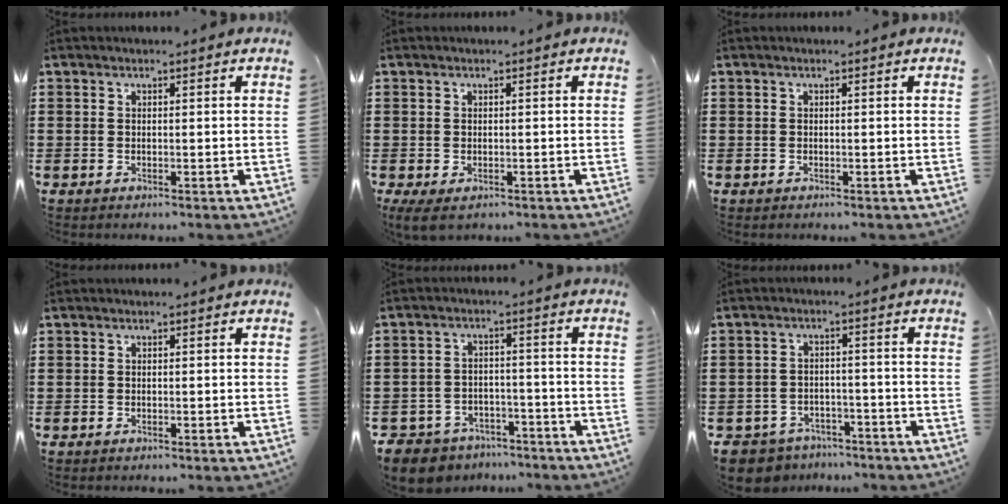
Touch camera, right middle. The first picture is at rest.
{"total": 0.7, "force": [-0.4, 0.3, 0.6], "torque": [-0.012, -0.003, -0.007]}
{"total": 0.0}
{"total": 0.0}
{"total": 5.4, "force": [-5.2, 1.3, 0.3], "torque": [-0.029, 0.003, -0.112]}
{"total": 4.3, "force": [-4.2, 1.1, 0.0], "torque": [-0.020, 0.001, -0.093]}